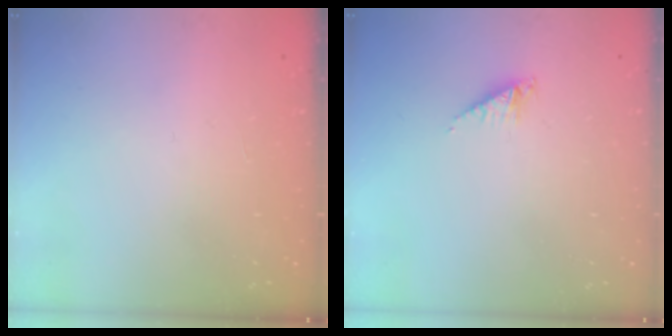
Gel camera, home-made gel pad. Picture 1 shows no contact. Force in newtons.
{"total": 3.8, "press": 3.8, "slide": 0.5}